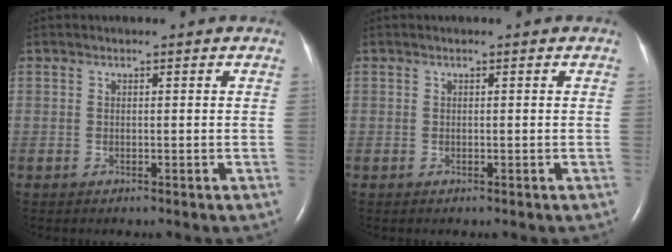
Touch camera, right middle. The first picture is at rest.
{"total": 0.0}